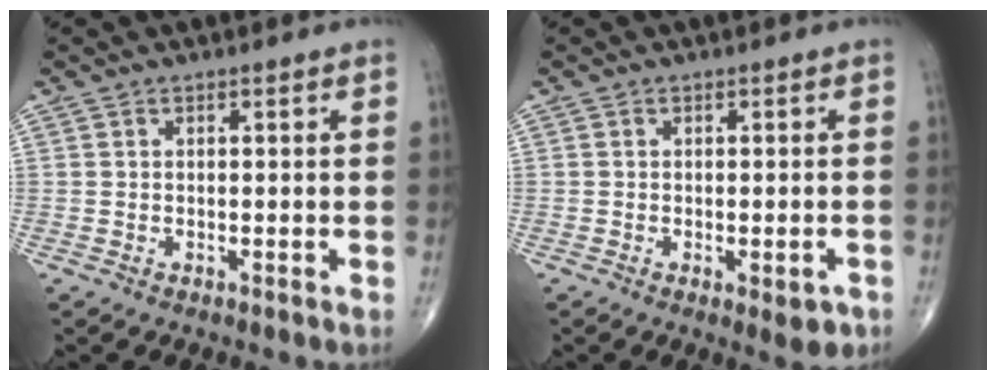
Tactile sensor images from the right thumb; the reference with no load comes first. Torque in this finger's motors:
{"motor_torque": [0.07, 0.07, -0.28, -0.27, 0.02]}